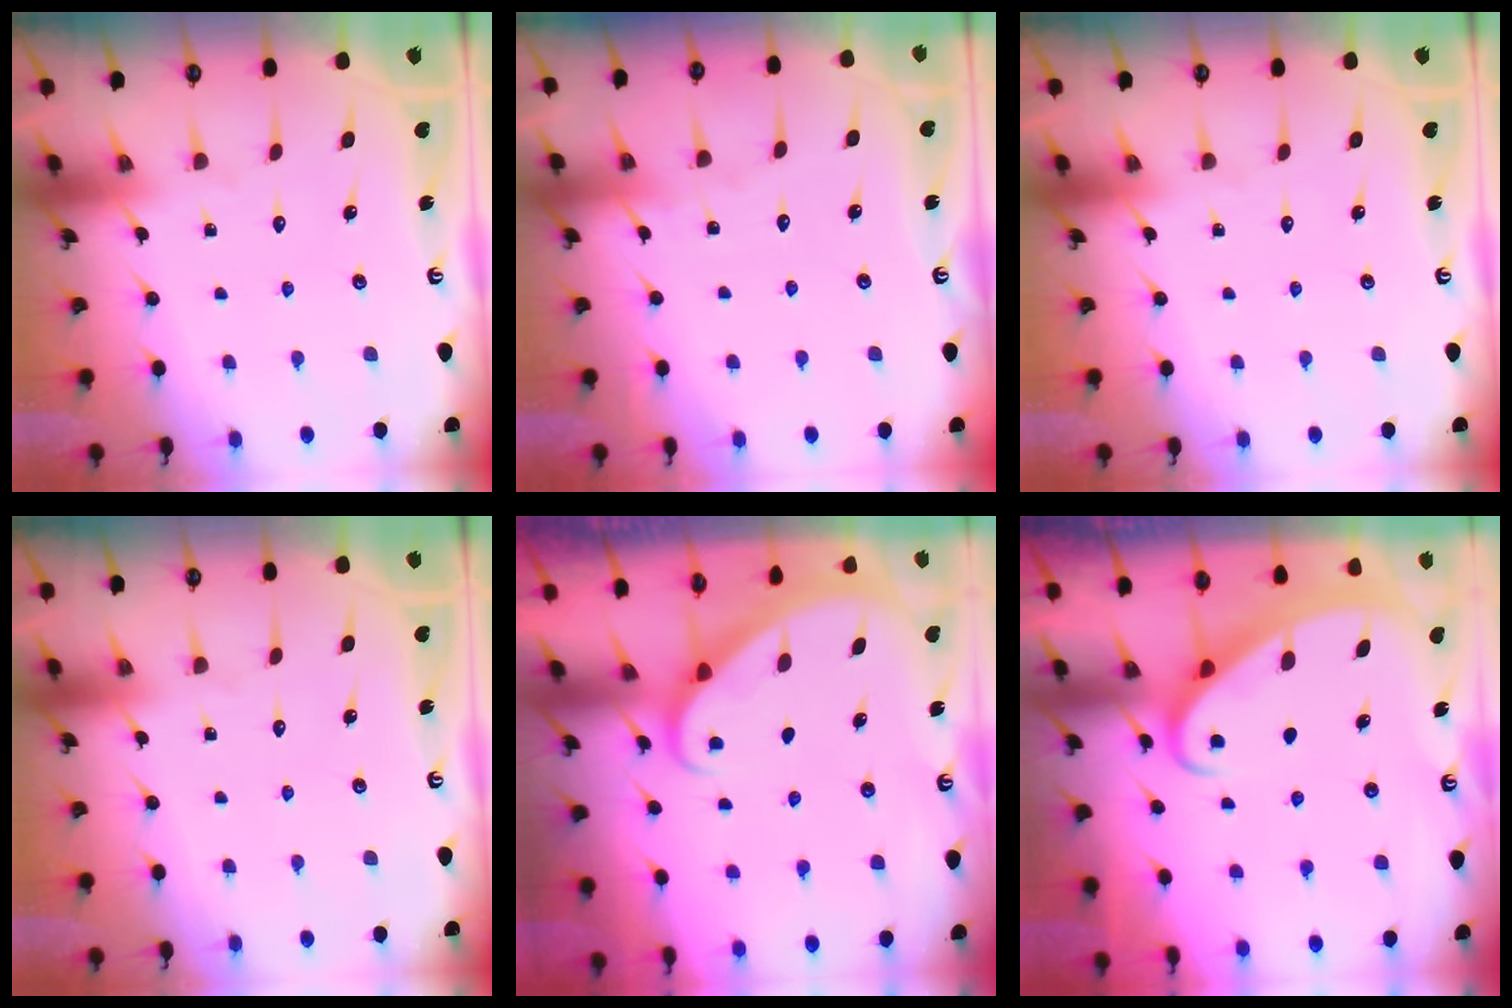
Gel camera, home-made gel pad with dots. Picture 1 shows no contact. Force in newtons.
{"total": 3.6, "press": 3.6, "slide": 0.3}
{"total": 0.0}
{"total": 0.0}
{"total": 2.0, "press": 2.0, "slide": 0.1}
{"total": 2.6, "press": 2.6, "slide": 0.3}